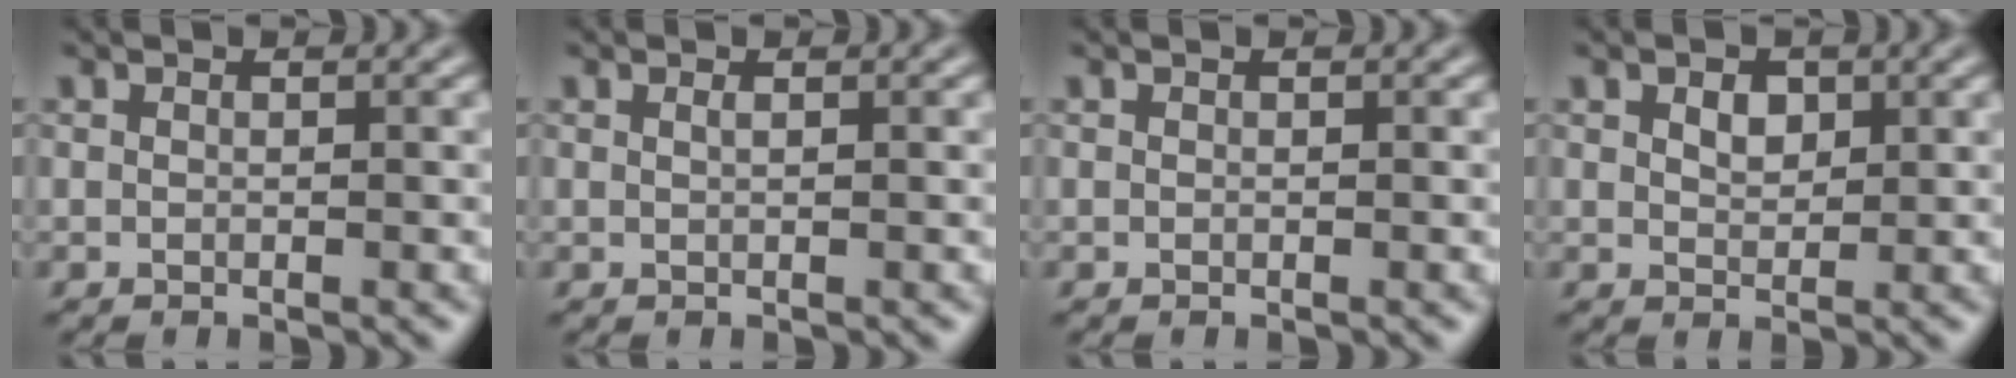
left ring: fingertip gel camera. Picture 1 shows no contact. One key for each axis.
{"total": 0.5, "fx": 0.2, "fy": 0.2, "fz": 0.4, "tx": -0.006, "ty": 0.001, "tz": 0.004}
{"total": 0.0}
{"total": 1.7, "fx": 0.7, "fy": 1.1, "fz": 1.0, "tx": -0.020, "ty": 0.000, "tz": 0.013}